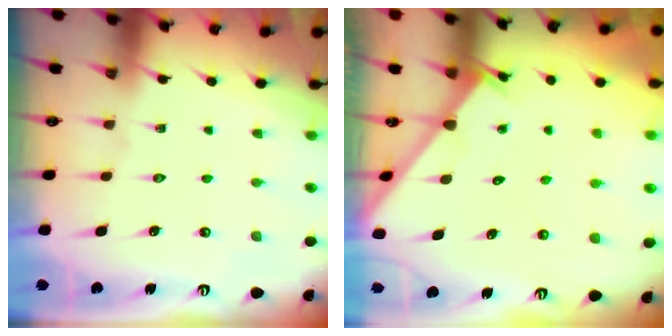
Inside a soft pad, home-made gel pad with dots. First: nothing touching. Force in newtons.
{"total": 2.3, "press": 2.3, "slide": 0.2}